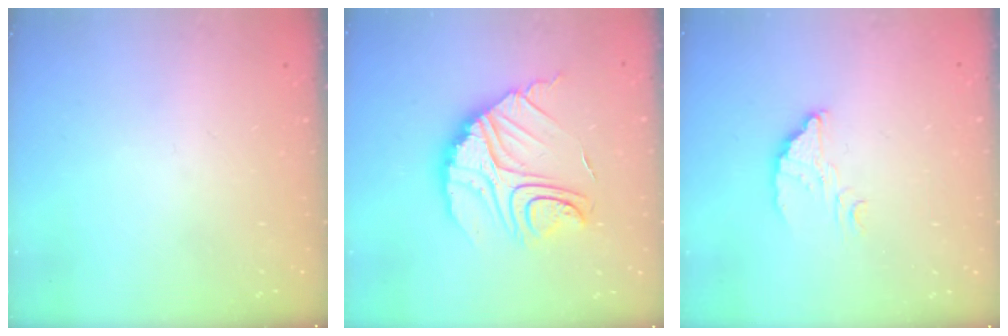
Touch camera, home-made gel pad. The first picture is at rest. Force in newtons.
{"total": 14.7, "press": 14.7, "slide": 1.1}
{"total": 3.7, "press": 3.7, "slide": 0.1}